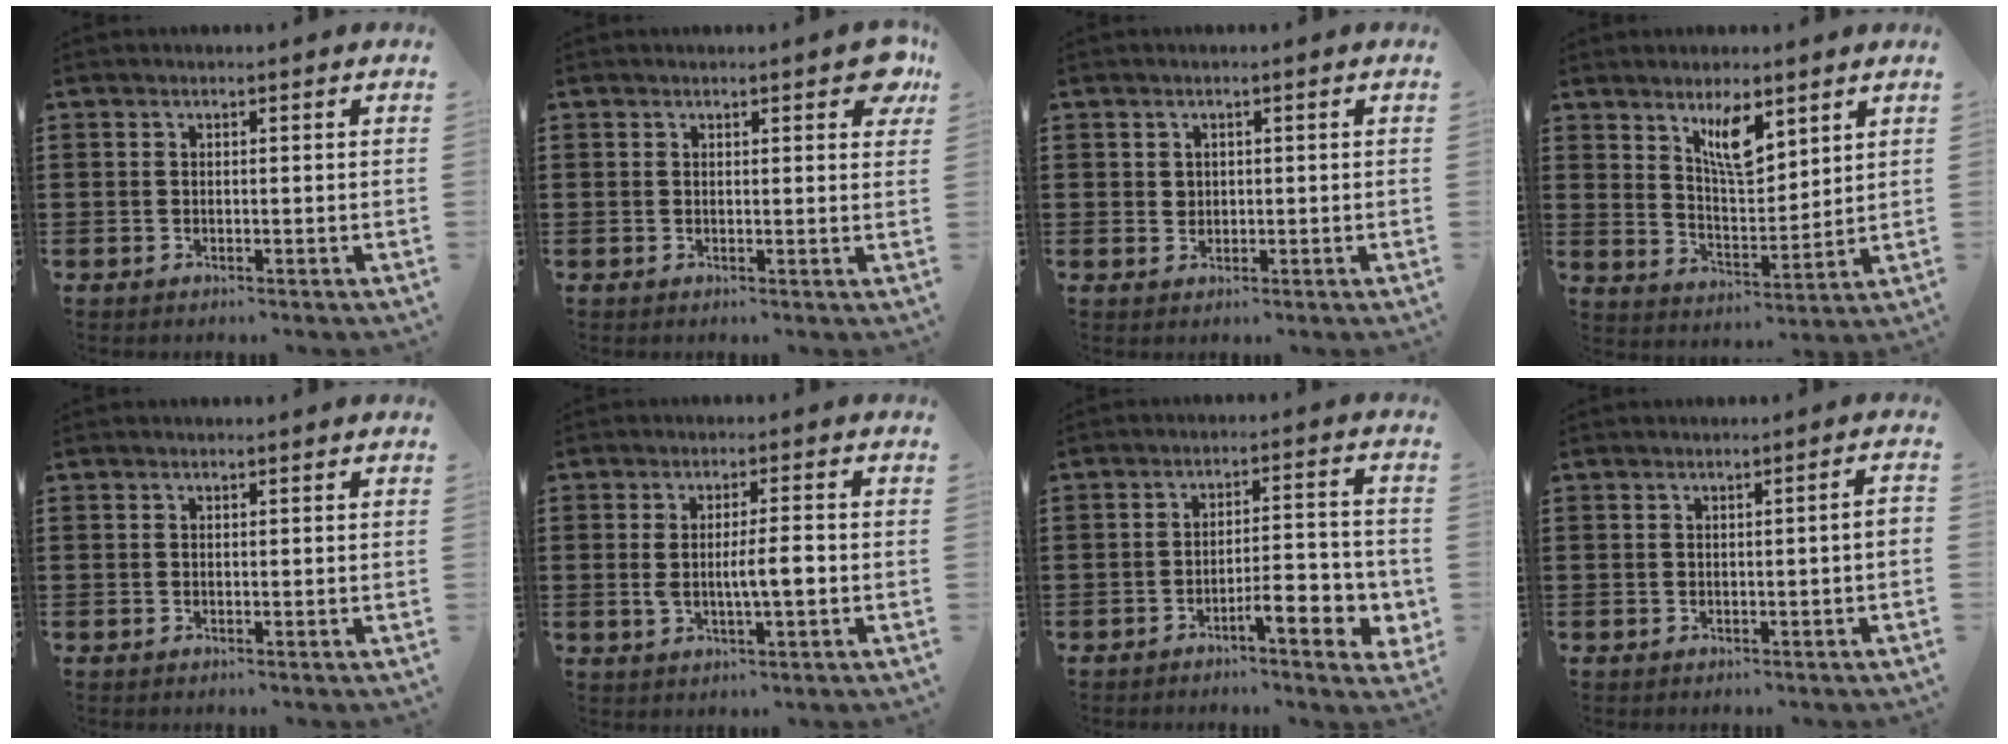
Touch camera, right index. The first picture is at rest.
{"total": 2.6, "force": [1.6, 1.0, 1.8], "torque": [-0.016, -0.001, 0.023]}
{"total": 1.3, "force": [0.4, 1.1, 0.4], "torque": [-0.010, 0.006, 0.008]}
{"total": 7.5, "force": [4.7, 2.7, 5.2], "torque": [-0.089, -0.015, 0.079]}
{"total": 0.0}
{"total": 5.3, "force": [-0.5, 1.1, 5.1], "torque": [-0.097, -0.002, -0.012]}
{"total": 6.6, "force": [-3.4, 1.3, 5.4], "torque": [-0.078, -0.003, -0.059]}
{"total": 1.2, "force": [-0.3, -0.2, 1.2], "torque": [-0.018, -0.004, -0.005]}